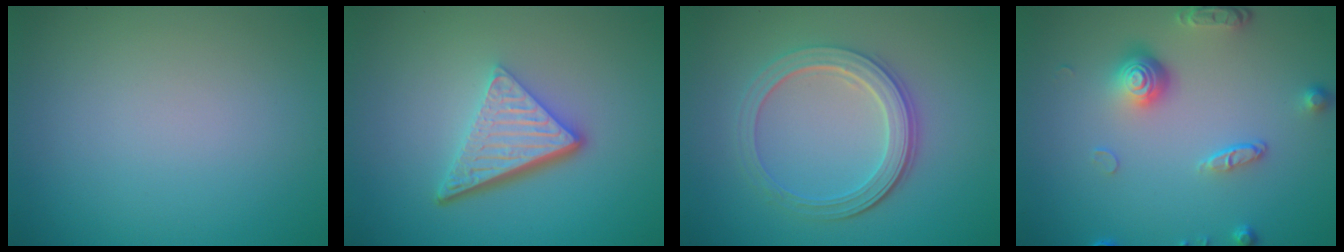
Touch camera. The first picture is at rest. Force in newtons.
{"total": 5.6, "press": 3.8, "slide": 4.2}
{"total": 4.5, "press": 3.6, "slide": 2.7}
{"total": 4.2, "press": 3.1, "slide": 2.9}